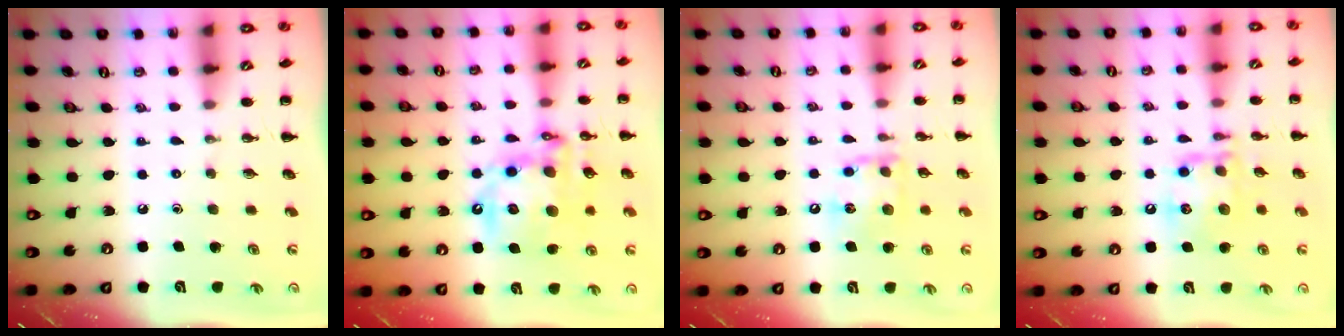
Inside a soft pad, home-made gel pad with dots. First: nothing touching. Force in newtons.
{"total": 17.5, "press": 17.2, "slide": 3.6}
{"total": 11.4, "press": 11.4, "slide": 1.2}
{"total": 14.4, "press": 14.2, "slide": 1.8}